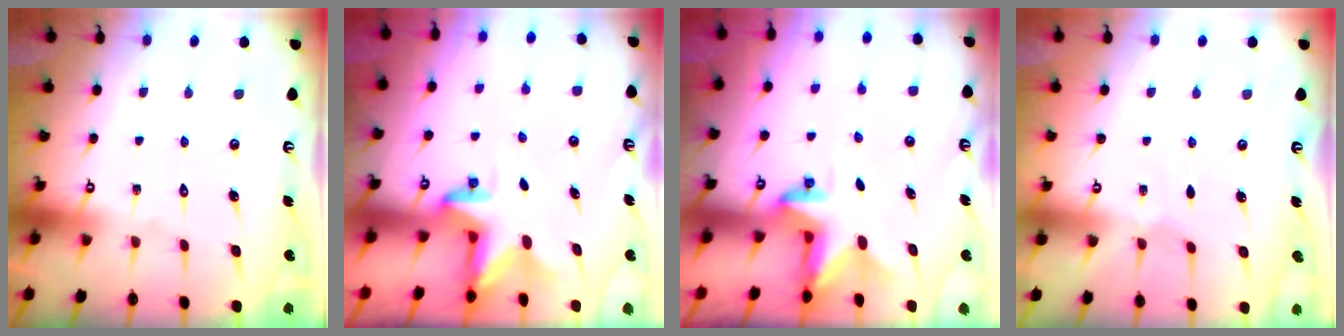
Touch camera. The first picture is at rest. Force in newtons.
{"total": 2.9, "press": 2.9, "slide": 0.2}
{"total": 2.8, "press": 2.8, "slide": 0.2}
{"total": 1.7, "press": 1.7, "slide": 0.4}